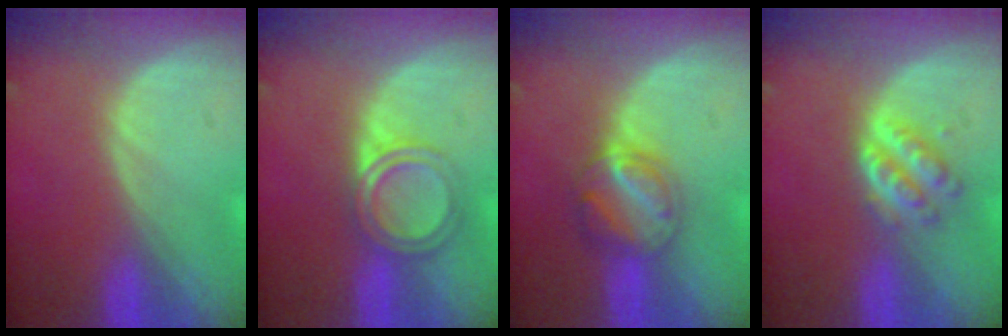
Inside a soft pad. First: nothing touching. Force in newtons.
{"total": 4.6, "press": 4.6, "slide": 0.7}
{"total": 5.7, "press": 5.5, "slide": 1.6}
{"total": 4.9, "press": 4.4, "slide": 2.2}